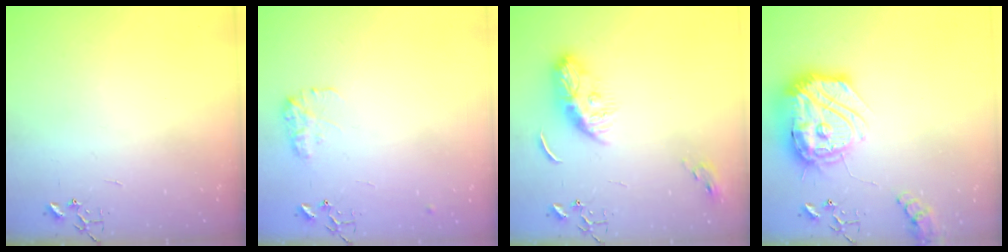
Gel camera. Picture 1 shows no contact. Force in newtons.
{"total": 9.5, "press": 9.5, "slide": 0.4}
{"total": 10.6, "press": 10.6, "slide": 0.1}
{"total": 29.6, "press": 29.5, "slide": 2.6}